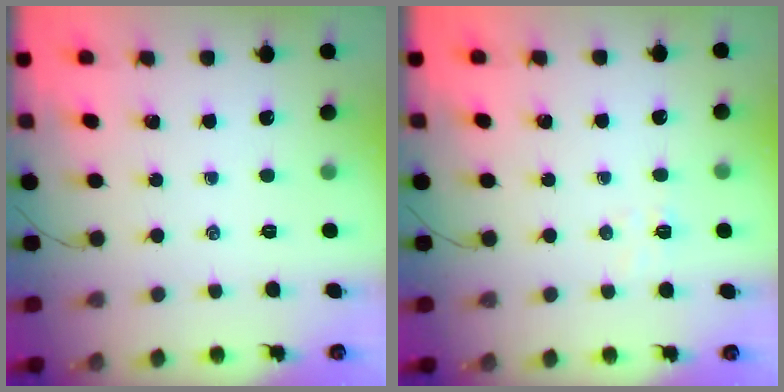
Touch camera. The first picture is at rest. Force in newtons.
{"total": 4.4, "press": 4.2, "slide": 1.0}